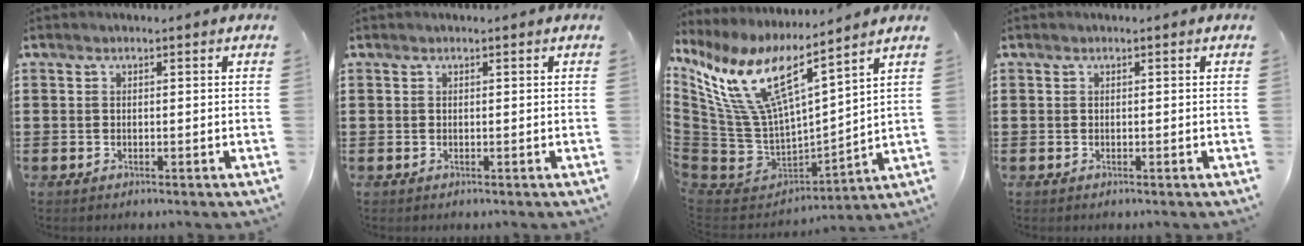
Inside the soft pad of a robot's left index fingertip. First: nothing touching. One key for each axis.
{"total": 0.0}
{"total": 12.6, "fx": 6.9, "fy": 4.6, "fz": 9.5, "tx": -0.234, "ty": -0.054, "tz": 0.118}
{"total": 0.0}